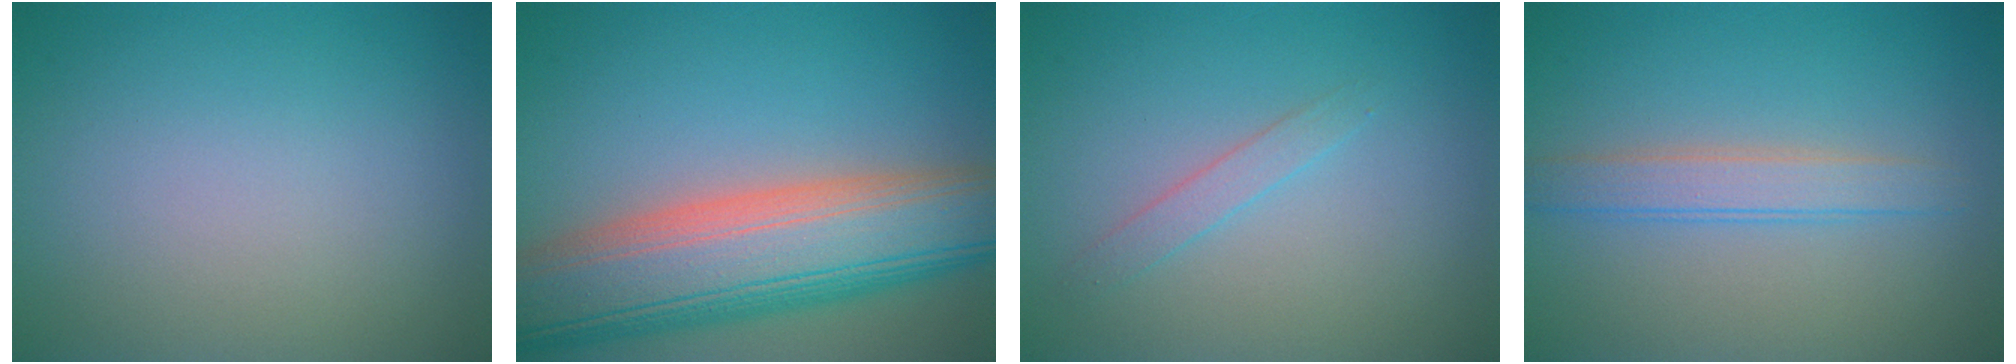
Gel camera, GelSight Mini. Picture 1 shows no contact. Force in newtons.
{"total": 12.5, "press": 12.5, "slide": 0.8}
{"total": 1.3, "press": 1.3, "slide": 0.1}
{"total": 2.5, "press": 2.5, "slide": 0.1}